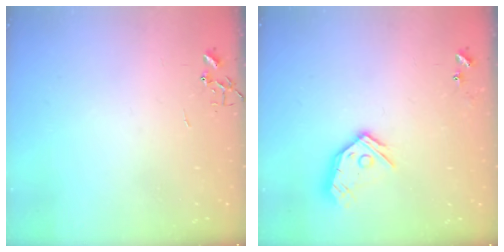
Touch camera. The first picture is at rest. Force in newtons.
{"total": 13.2, "press": 13.1, "slide": 1.6}